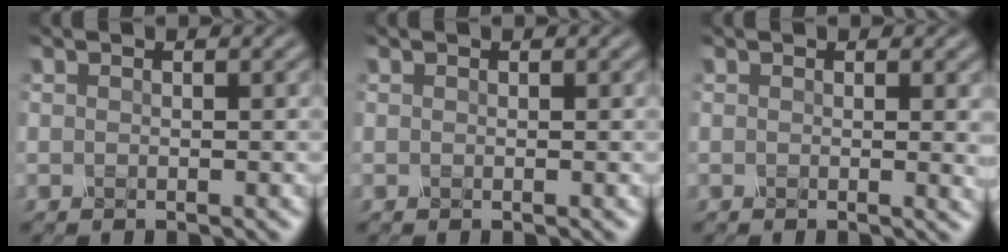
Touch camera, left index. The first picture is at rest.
{"total": 0.0}
{"total": 2.1, "force": [0.2, 0.7, 2.0], "torque": [-0.016, 0.000, 0.001]}